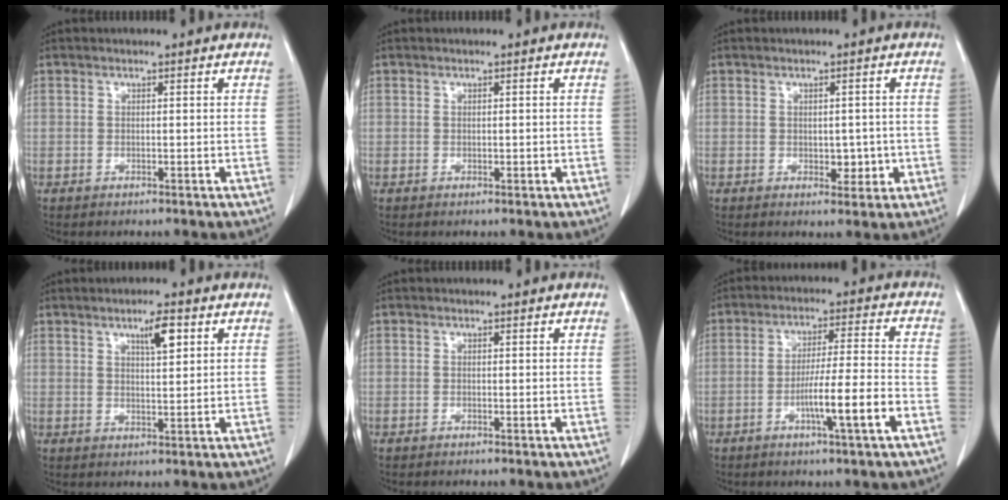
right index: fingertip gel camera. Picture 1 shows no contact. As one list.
[{"total": 0.6, "force": [-0.1, 0.4, 0.4], "torque": [-0.006, 0.001, 0.001]}, {"total": 3.1, "force": [-0.5, 2.0, 2.3], "torque": [-0.021, 0.001, 0.000]}, {"total": 4.2, "force": [2.1, 0.7, 3.6], "torque": [-0.061, -0.001, 0.035]}, {"total": 0.0}, {"total": 9.1, "force": [-3.7, -0.6, 8.3], "torque": [-0.139, -0.001, -0.063]}]